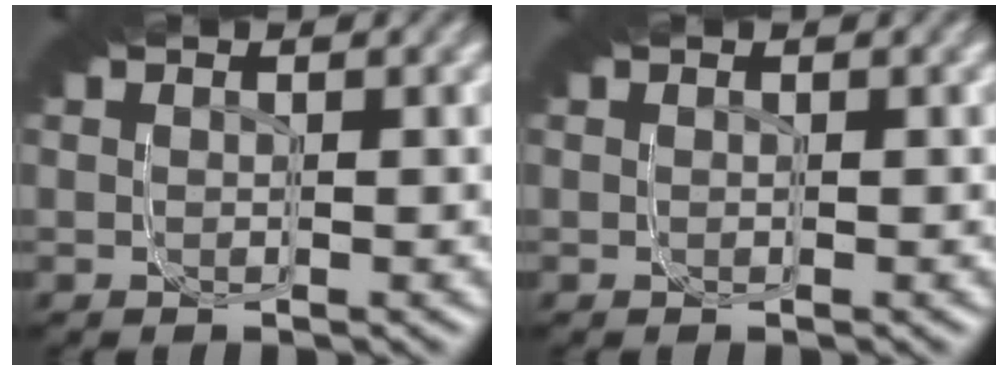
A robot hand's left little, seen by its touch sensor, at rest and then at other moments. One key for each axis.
{"total": 0.0}